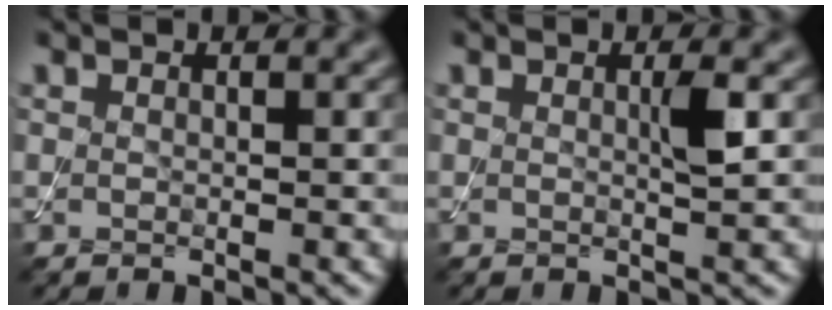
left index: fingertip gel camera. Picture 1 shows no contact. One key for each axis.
{"total": 1.6, "fx": 0.3, "fy": 0.1, "fz": 1.6, "tx": -0.030, "ty": 0.001, "tz": 0.002}